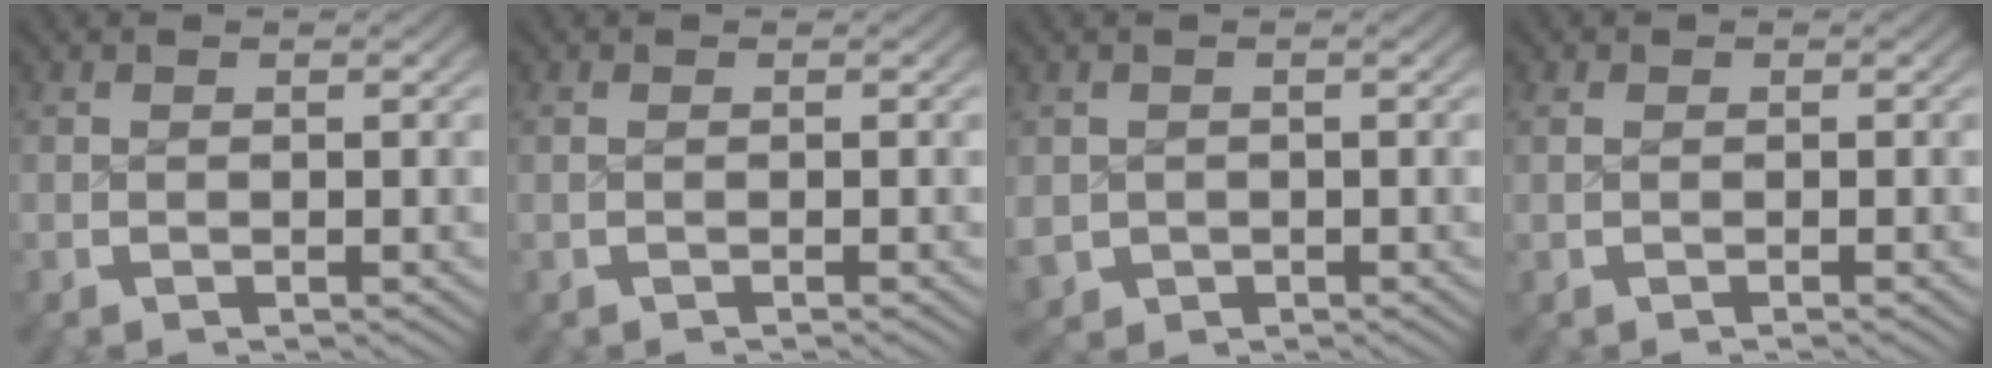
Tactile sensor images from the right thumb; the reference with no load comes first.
{"total": 0.5, "force": [-0.2, -0.3, 0.4], "torque": [-0.007, 0.002, -0.004]}
{"total": 3.4, "force": [-1.0, 3.2, 1.0], "torque": [-0.031, -0.026, -0.002]}
{"total": 0.6, "force": [-0.2, 0.0, 0.6], "torque": [-0.007, 0.003, -0.003]}